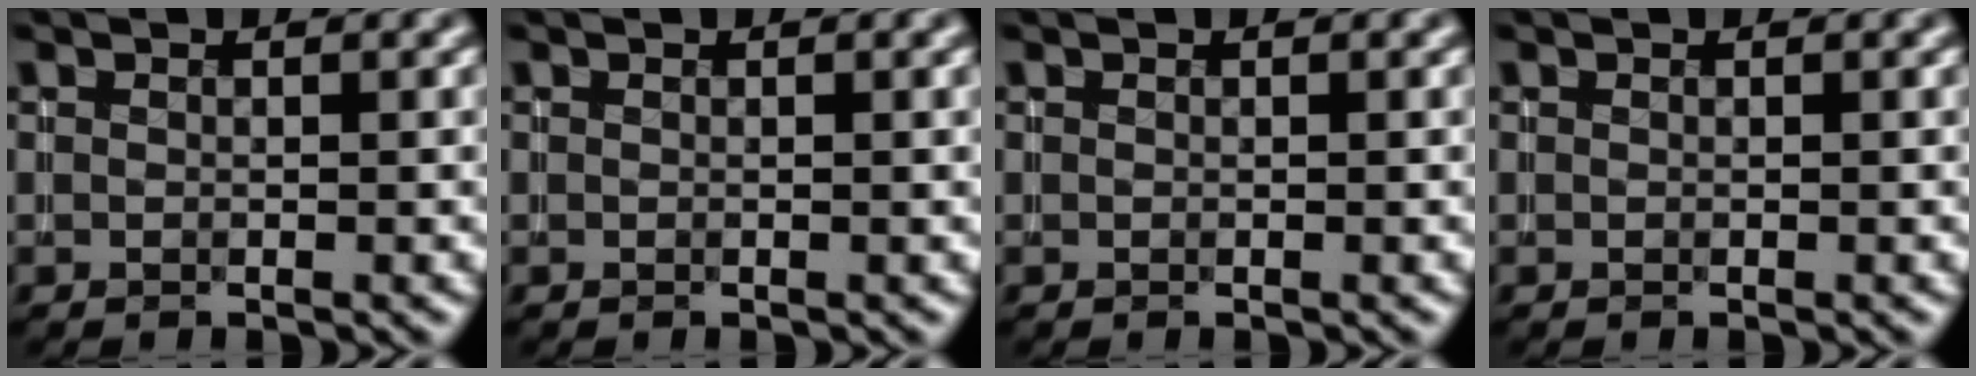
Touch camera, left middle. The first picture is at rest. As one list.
[{"total": 0.0}, {"total": 0.0}, {"total": 0.0}]